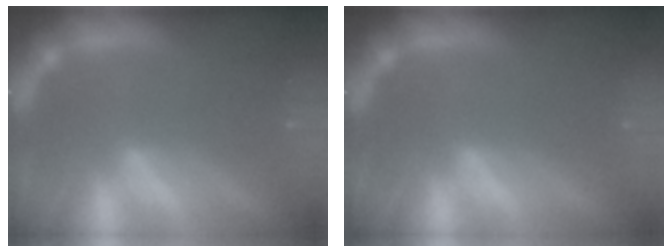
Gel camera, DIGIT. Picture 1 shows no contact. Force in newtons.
{"total": 0.0}